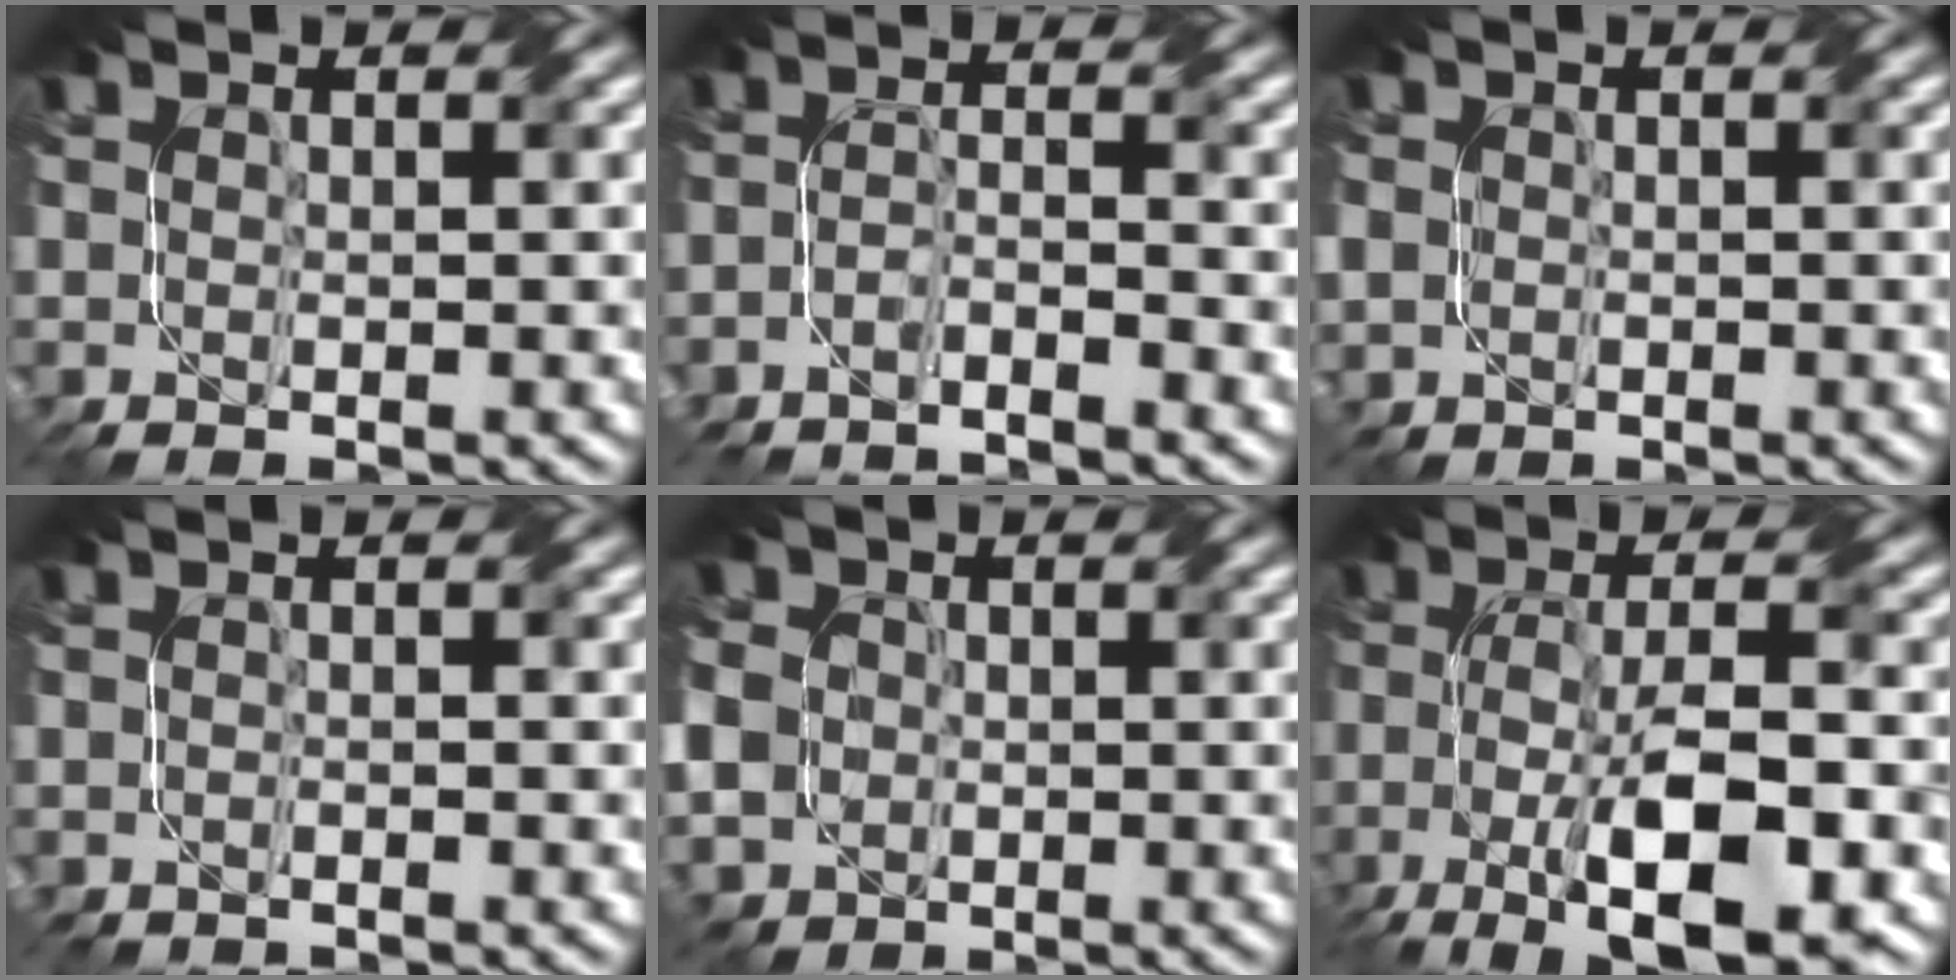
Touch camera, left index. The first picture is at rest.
{"total": 2.0, "force": [-1.9, 0.1, 0.5], "torque": [-0.013, 0.003, -0.040]}
{"total": 2.1, "force": [0.5, 2.0, 0.0], "torque": [-0.005, 0.007, 0.016]}
{"total": 0.8, "force": [-0.6, -0.2, -0.4], "torque": [0.011, 0.000, -0.012]}
{"total": 5.9, "force": [0.1, 5.5, 1.9], "torque": [-0.064, 0.013, -0.016]}
{"total": 9.5, "force": [-4.5, 3.3, 7.6], "torque": [-0.142, -0.002, -0.076]}